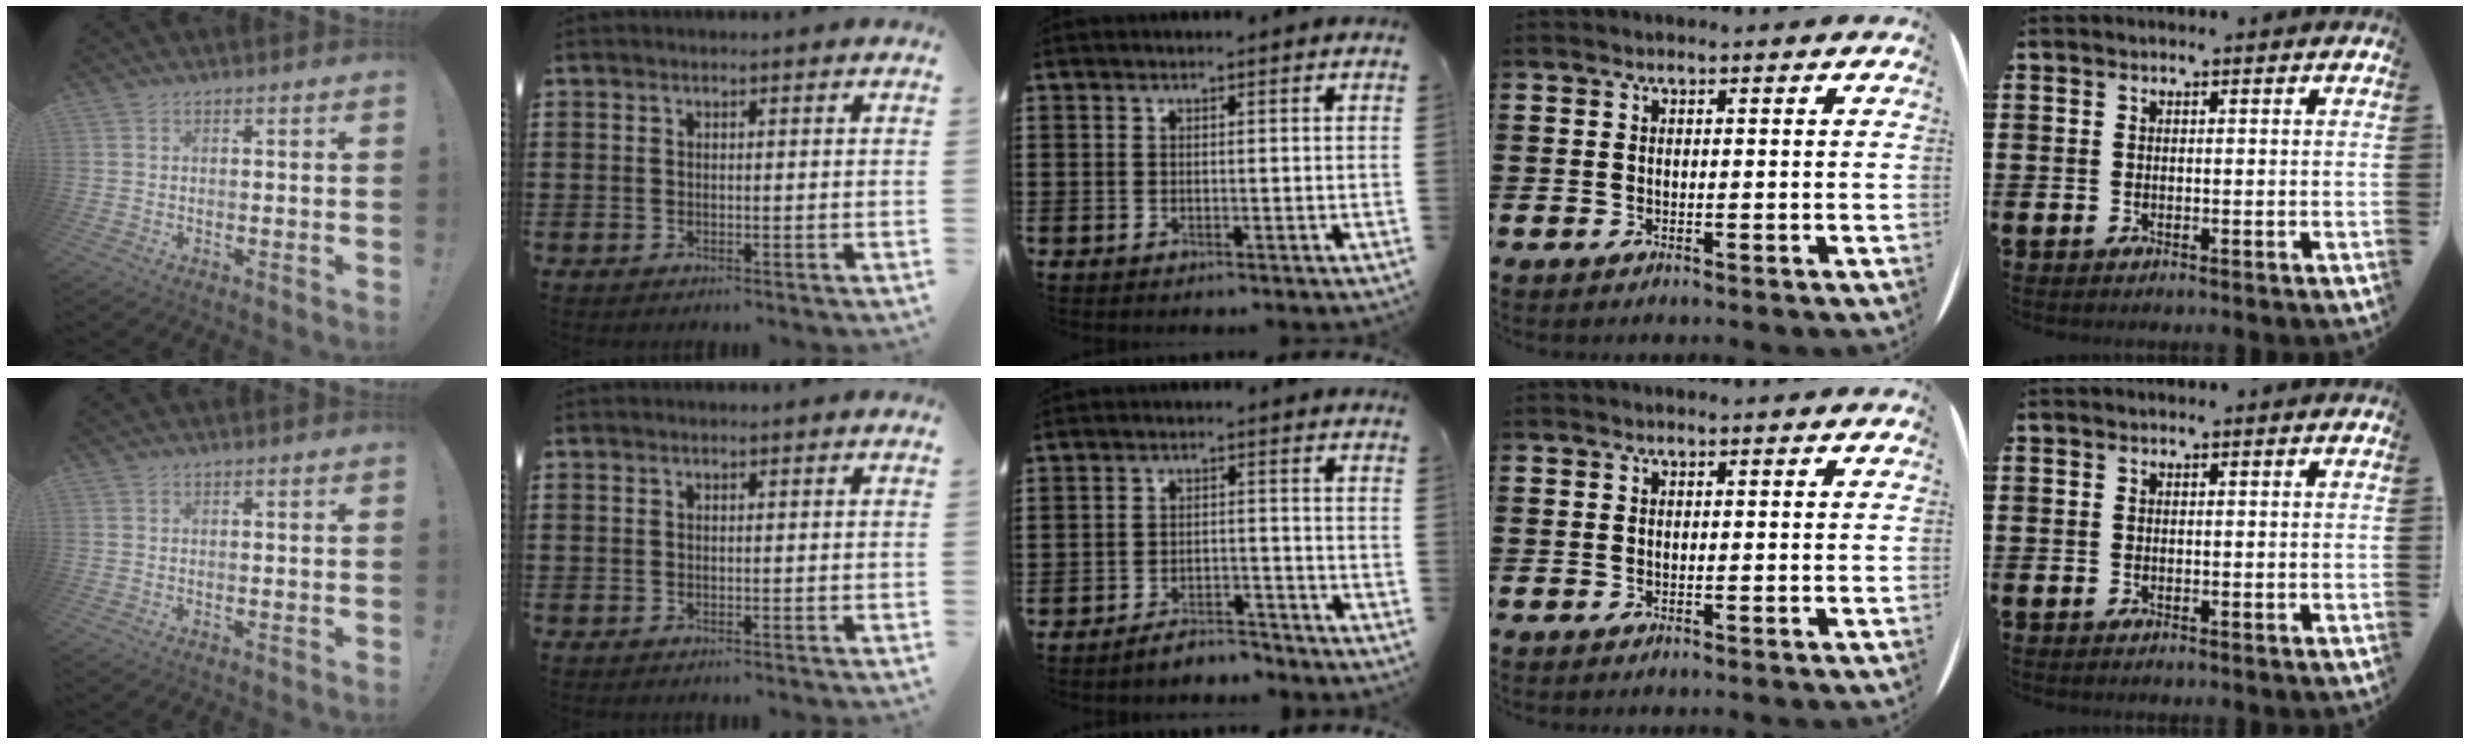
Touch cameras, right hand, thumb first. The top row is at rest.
{"middle": {"total": 3.6, "force": [-3.6, 0.5, 0.2], "torque": [-0.007, 0.005, -0.074]}}